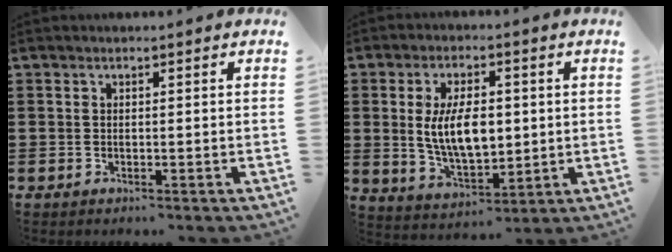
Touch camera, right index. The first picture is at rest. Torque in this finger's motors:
{"motor_torque": [2.14, 0.00, 1.05, 0.21]}